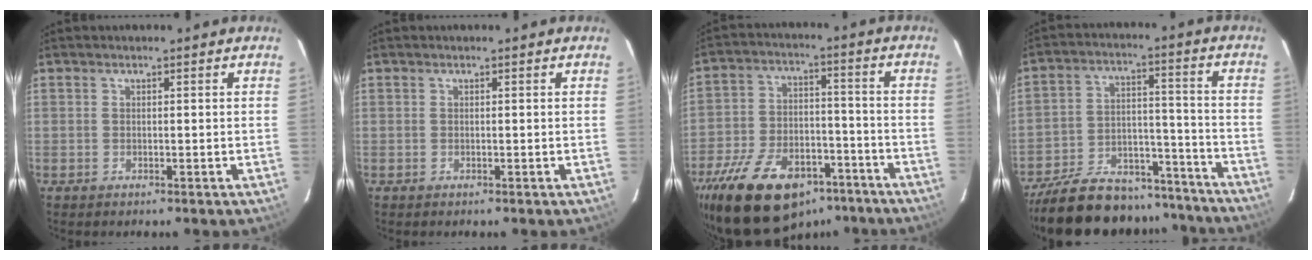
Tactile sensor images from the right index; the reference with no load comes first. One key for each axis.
{"total": 0.0}
{"total": 24.0, "fx": -16.7, "fy": 12.0, "fz": 12.3, "tx": -0.254, "ty": -0.003, "tz": -0.249}
{"total": 25.4, "fx": -21.8, "fy": 9.3, "fz": 8.9, "tx": -0.187, "ty": 0.032, "tz": -0.301}